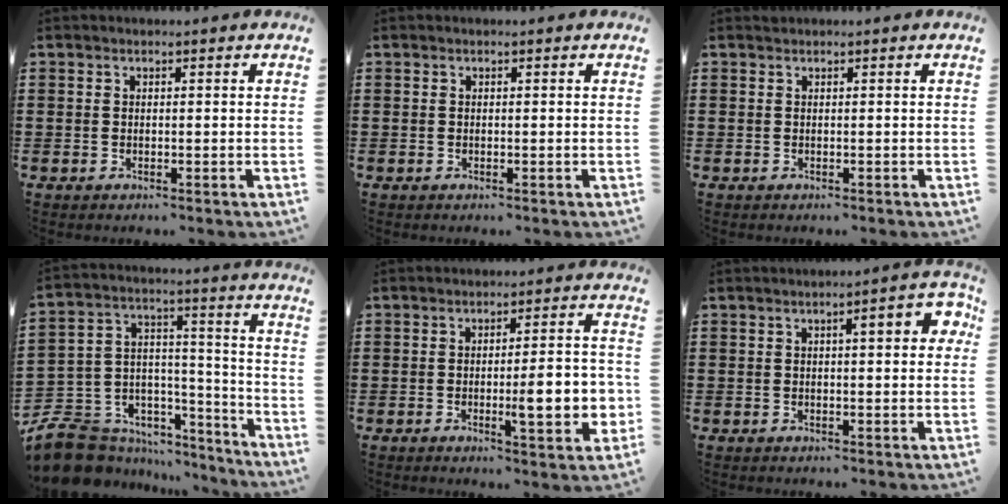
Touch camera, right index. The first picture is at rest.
{"total": 0.0}
{"total": 0.0}
{"total": 9.0, "force": [-7.0, 5.5, 1.5], "torque": [-0.057, -0.002, -0.128]}
{"total": 8.5, "force": [-1.6, 1.7, 8.1], "torque": [-0.114, -0.007, -0.025]}
{"total": 4.6, "force": [1.1, 1.1, 4.3], "torque": [-0.059, 0.000, 0.011]}